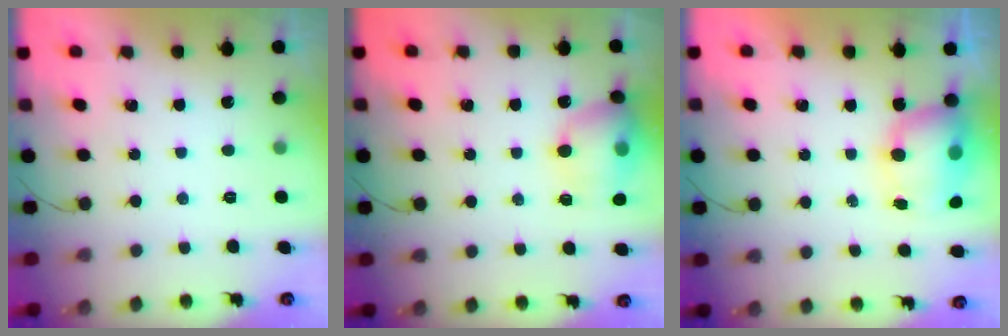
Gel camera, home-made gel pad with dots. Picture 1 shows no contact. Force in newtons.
{"total": 14.3, "press": 14.1, "slide": 2.4}
{"total": 8.8, "press": 8.4, "slide": 2.7}